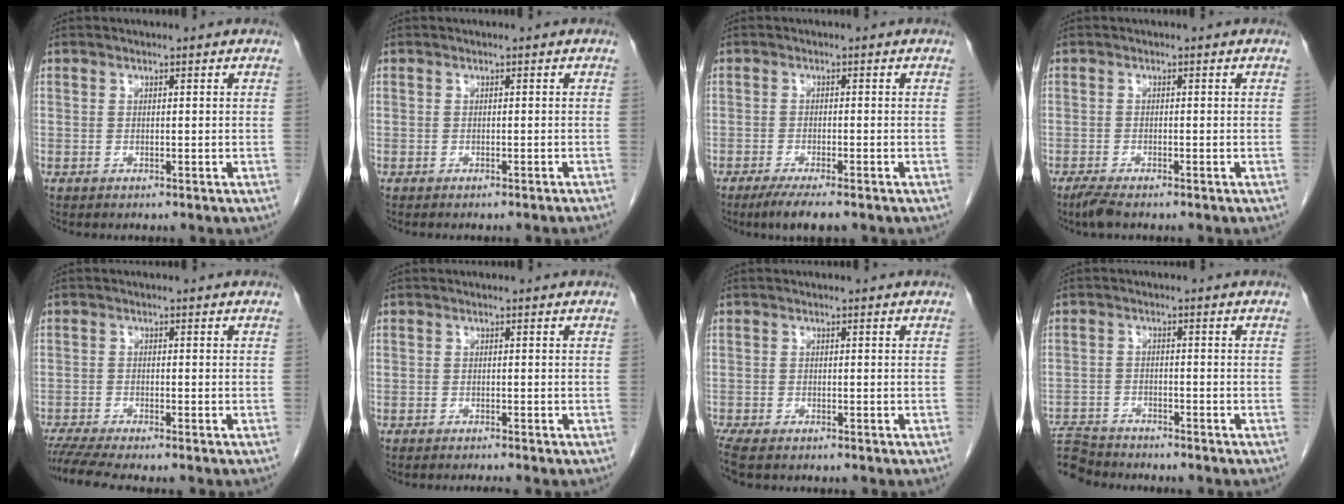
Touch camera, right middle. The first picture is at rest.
{"total": 2.3, "force": [-2.1, -0.4, 1.0], "torque": [-0.010, 0.006, -0.026]}
{"total": 4.9, "force": [-3.6, 0.4, 3.4], "torque": [-0.057, -0.014, -0.056]}
{"total": 2.3, "force": [-1.8, 0.2, 1.4], "torque": [-0.038, -0.009, -0.035]}
{"total": 5.4, "force": [-4.7, -0.7, 2.6], "torque": [-0.043, -0.015, -0.082]}
{"total": 2.3, "force": [-2.1, -0.4, 1.0], "torque": [-0.014, -0.005, -0.031]}
{"total": 4.3, "force": [-3.5, 1.0, 2.2], "torque": [-0.044, -0.013, -0.059]}
{"total": 7.3, "force": [-7.2, 1.3, 0.7], "torque": [-0.016, 0.000, -0.130]}